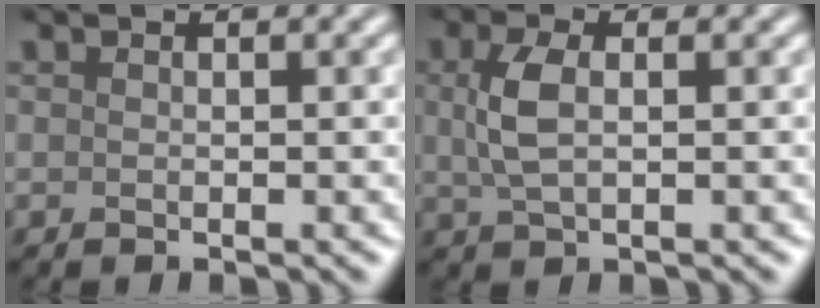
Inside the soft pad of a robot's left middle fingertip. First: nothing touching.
{"total": 3.1, "force": [0.6, 1.5, 2.6], "torque": [-0.063, 0.002, 0.010]}